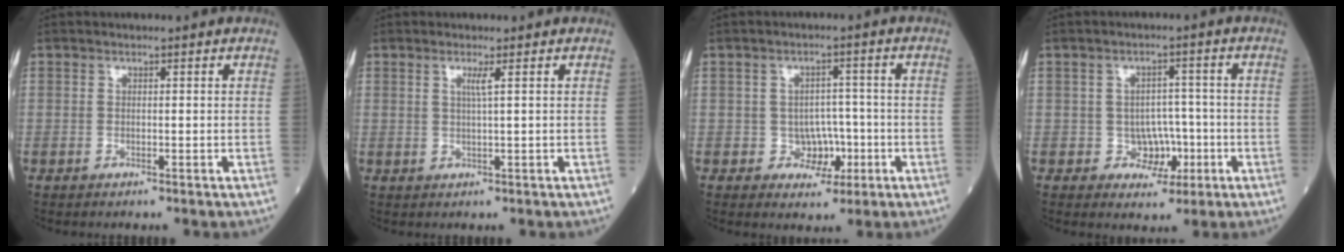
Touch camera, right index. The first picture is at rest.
{"total": 1.7, "force": [0.7, -0.4, 1.5], "torque": [-0.032, -0.004, 0.013]}
{"total": 4.3, "force": [-1.2, 3.7, 1.9], "torque": [-0.012, 0.009, -0.012]}
{"total": 4.6, "force": [-1.2, 3.9, 2.0], "torque": [-0.012, 0.010, -0.013]}